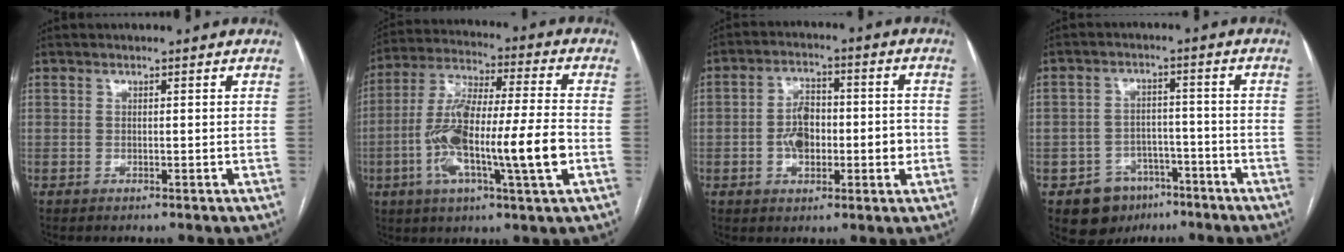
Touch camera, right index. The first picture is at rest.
{"total": 17.7, "force": [-4.1, 1.7, 17.1], "torque": [-0.326, 0.002, -0.073]}
{"total": 8.4, "force": [-1.3, 4.4, 7.1], "torque": [-0.124, 0.022, -0.018]}
{"total": 7.5, "force": [-4.5, 5.8, 1.6], "torque": [-0.023, 0.014, -0.059]}